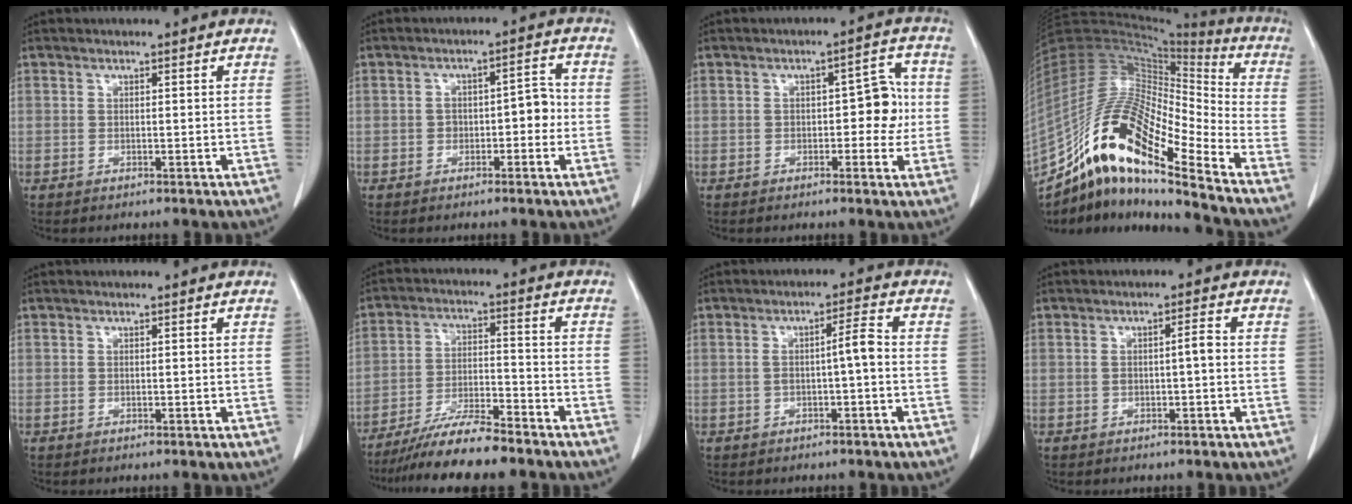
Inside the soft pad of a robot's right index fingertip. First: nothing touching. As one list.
[{"total": 4.4, "force": [-1.0, 2.2, 3.6], "torque": [-0.045, 0.026, -0.014]}, {"total": 5.8, "force": [-0.5, 2.8, 5.0], "torque": [-0.056, 0.025, -0.006]}, {"total": 21.3, "force": [-13.7, 3.8, 16.0], "torque": [-0.339, 0.009, -0.250]}, {"total": 0.0}, {"total": 9.7, "force": [-8.5, 0.7, 4.6], "torque": [-0.078, -0.009, -0.150]}, {"total": 3.5, "force": [-0.6, 0.2, 3.4], "torque": [-0.056, 0.011, -0.008]}, {"total": 2.3, "force": [-0.2, 0.3, 2.3], "torque": [-0.041, 0.008, -0.003]}]